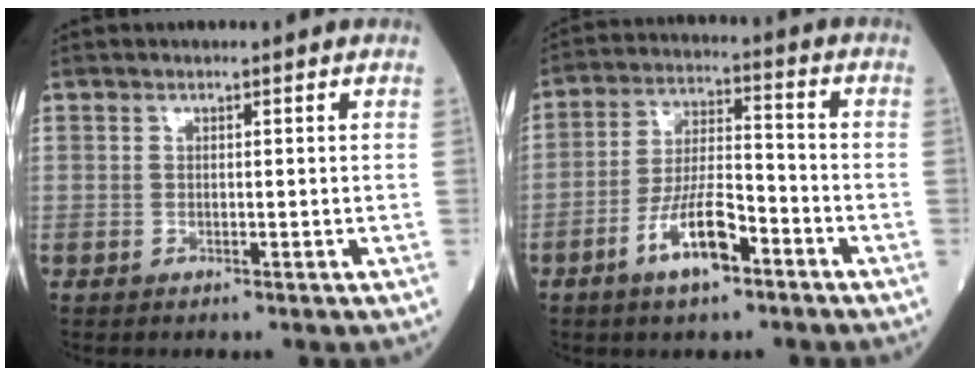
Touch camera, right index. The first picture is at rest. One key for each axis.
{"total": 9.4, "fx": -5.0, "fy": 2.6, "fz": 7.5, "tx": -0.147, "ty": 0.002, "tz": -0.093}